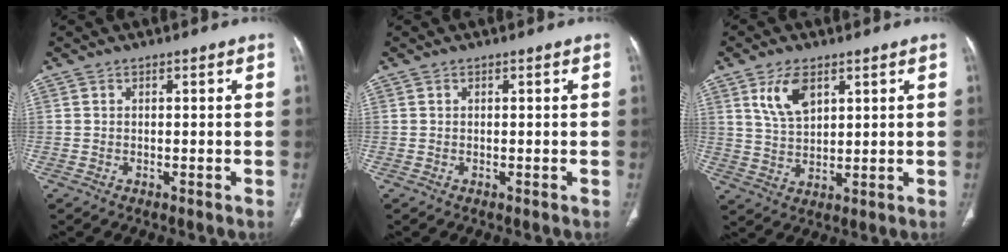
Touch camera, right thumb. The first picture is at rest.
{"total": 0.0}
{"total": 7.4, "force": [3.6, 3.9, 5.1], "torque": [-0.087, -0.017, 0.076]}